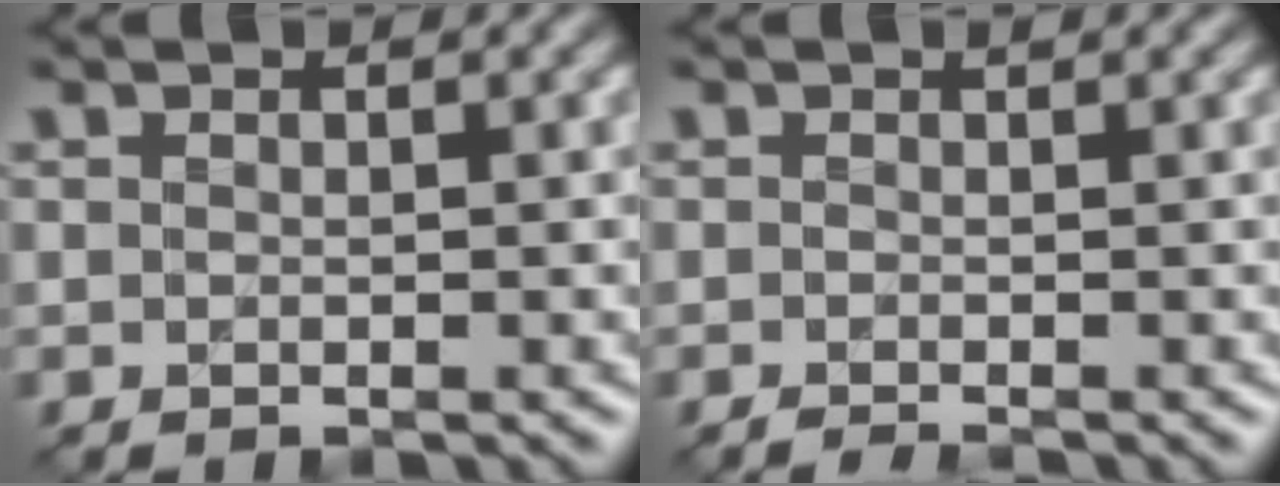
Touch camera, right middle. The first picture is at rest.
{"total": 0.7, "force": [-0.4, 0.1, 0.5], "torque": [-0.006, 0.004, -0.013]}